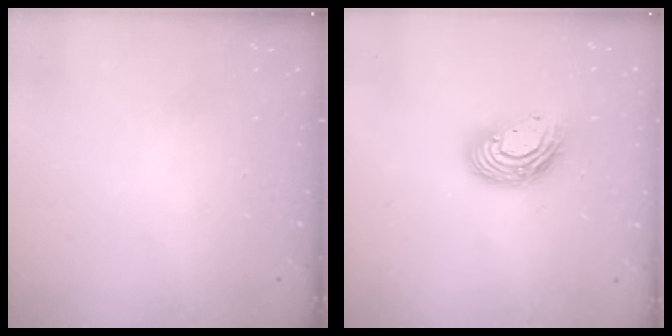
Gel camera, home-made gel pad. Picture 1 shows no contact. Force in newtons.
{"total": 11.8, "press": 11.8, "slide": 0.8}